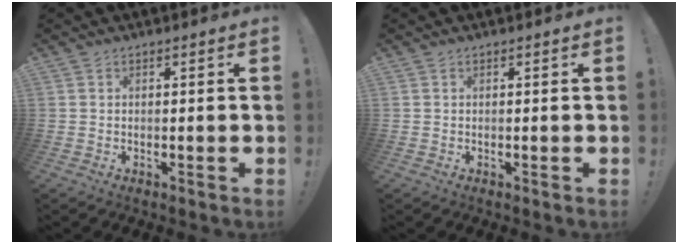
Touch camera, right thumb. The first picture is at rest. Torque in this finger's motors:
{"motor_torque": [-0.02, 0.02, -0.06, 0.04, 0.02]}